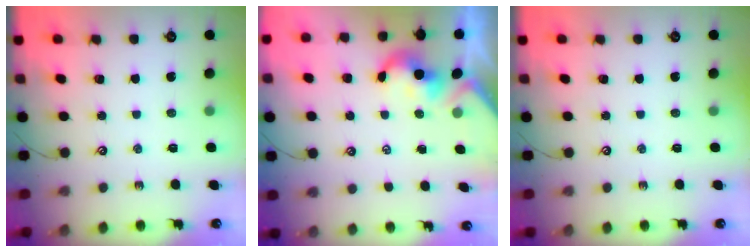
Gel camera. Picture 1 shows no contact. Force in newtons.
{"total": 1.8, "press": 1.7, "slide": 0.5}
{"total": 0.0}